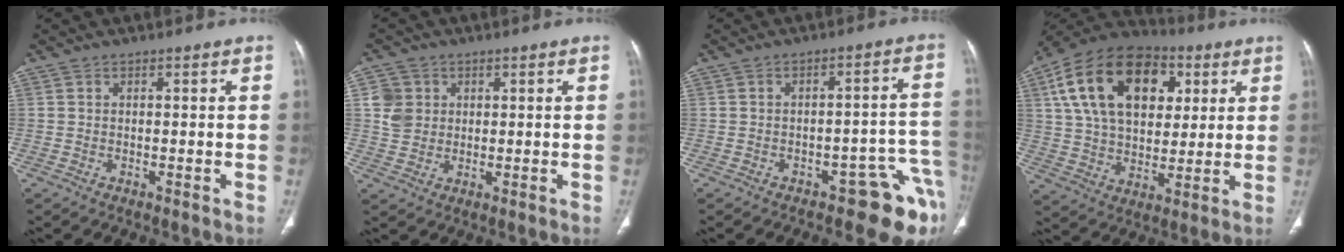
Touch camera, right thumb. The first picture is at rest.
{"total": 5.3, "force": [1.4, 4.8, 1.8], "torque": [-0.014, -0.002, 0.028]}
{"total": 10.0, "force": [-6.0, 3.8, 6.9], "torque": [-0.043, 0.058, -0.080]}
{"total": 24.1, "force": [7.9, 15.5, 16.7], "torque": [-0.279, 0.008, 0.130]}